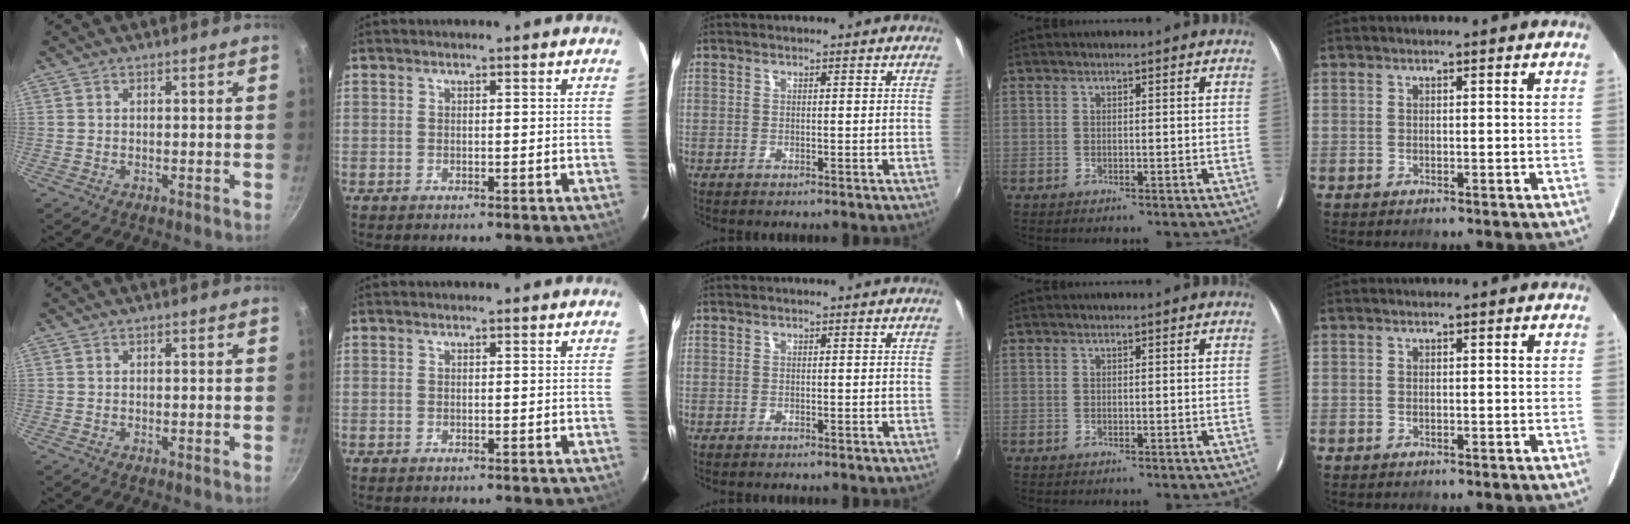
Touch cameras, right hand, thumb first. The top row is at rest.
{}